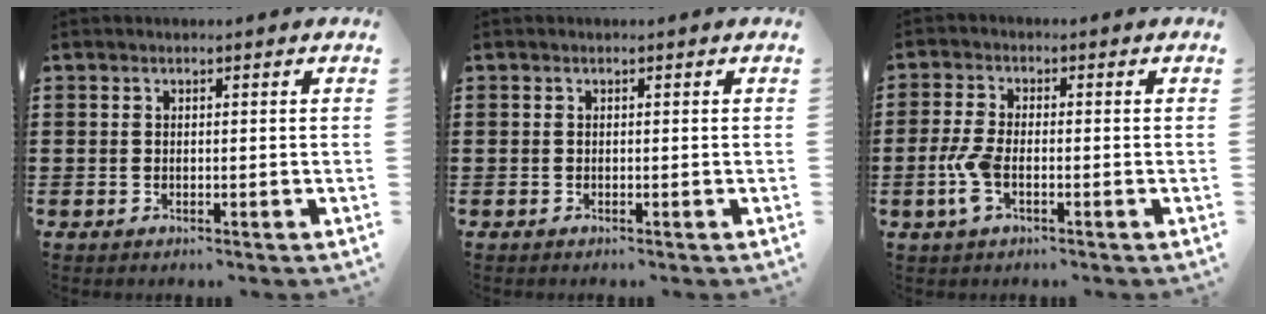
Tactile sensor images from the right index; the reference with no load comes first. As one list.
[{"total": 0.0}, {"total": 4.7, "force": [-1.4, 1.9, 4.1], "torque": [-0.105, -0.008, -0.033]}]